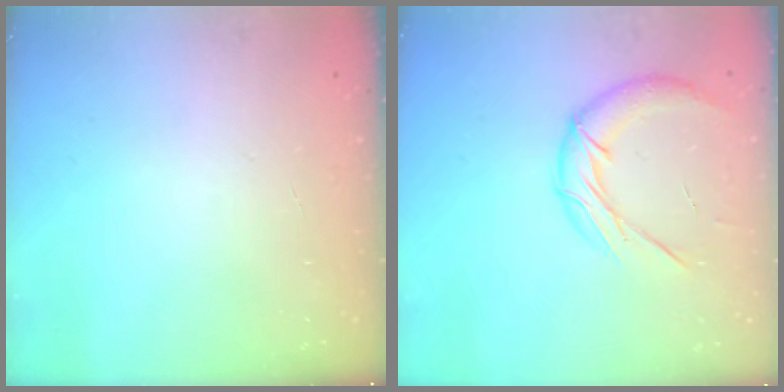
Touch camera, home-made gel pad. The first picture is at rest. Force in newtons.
{"total": 13.5, "press": 13.4, "slide": 1.9}